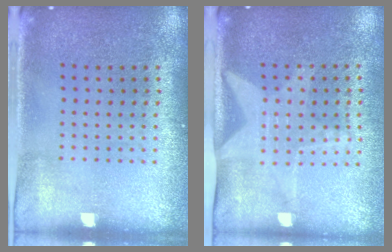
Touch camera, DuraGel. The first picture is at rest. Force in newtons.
{"total": 1.9, "press": 1.5, "slide": 1.1}